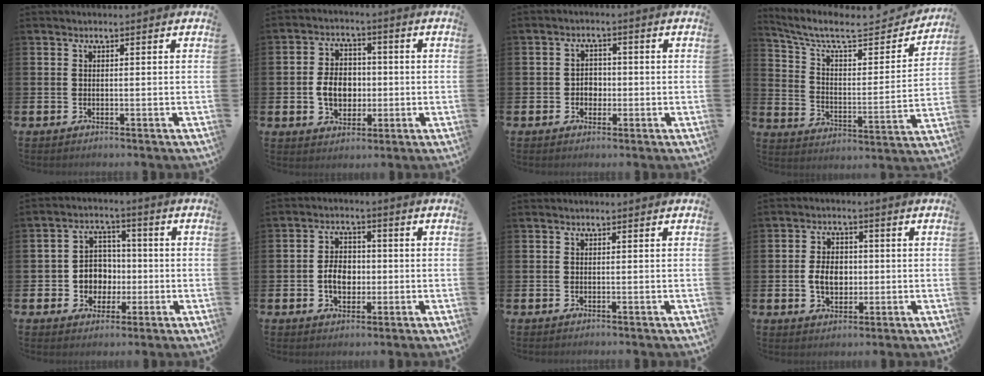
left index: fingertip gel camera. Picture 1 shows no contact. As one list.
[{"total": 5.8, "force": [-0.6, 4.6, 3.5], "torque": [-0.055, 0.007, -0.018]}, {"total": 2.6, "force": [-0.5, 2.2, 1.2], "torque": [-0.015, 0.003, -0.017]}, {"total": 8.2, "force": [6.6, 2.8, 4.1], "torque": [-0.109, -0.042, 0.107]}, {"total": 5.3, "force": [-0.5, 5.0, 1.6], "torque": [-0.036, 0.006, -0.016]}, {"total": 4.6, "force": [-0.8, 3.4, 3.1], "torque": [-0.042, 0.003, -0.021]}, {"total": 0.0}, {"total": 4.8, "force": [-0.4, 3.5, 3.2], "torque": [-0.045, 0.006, -0.014]}]